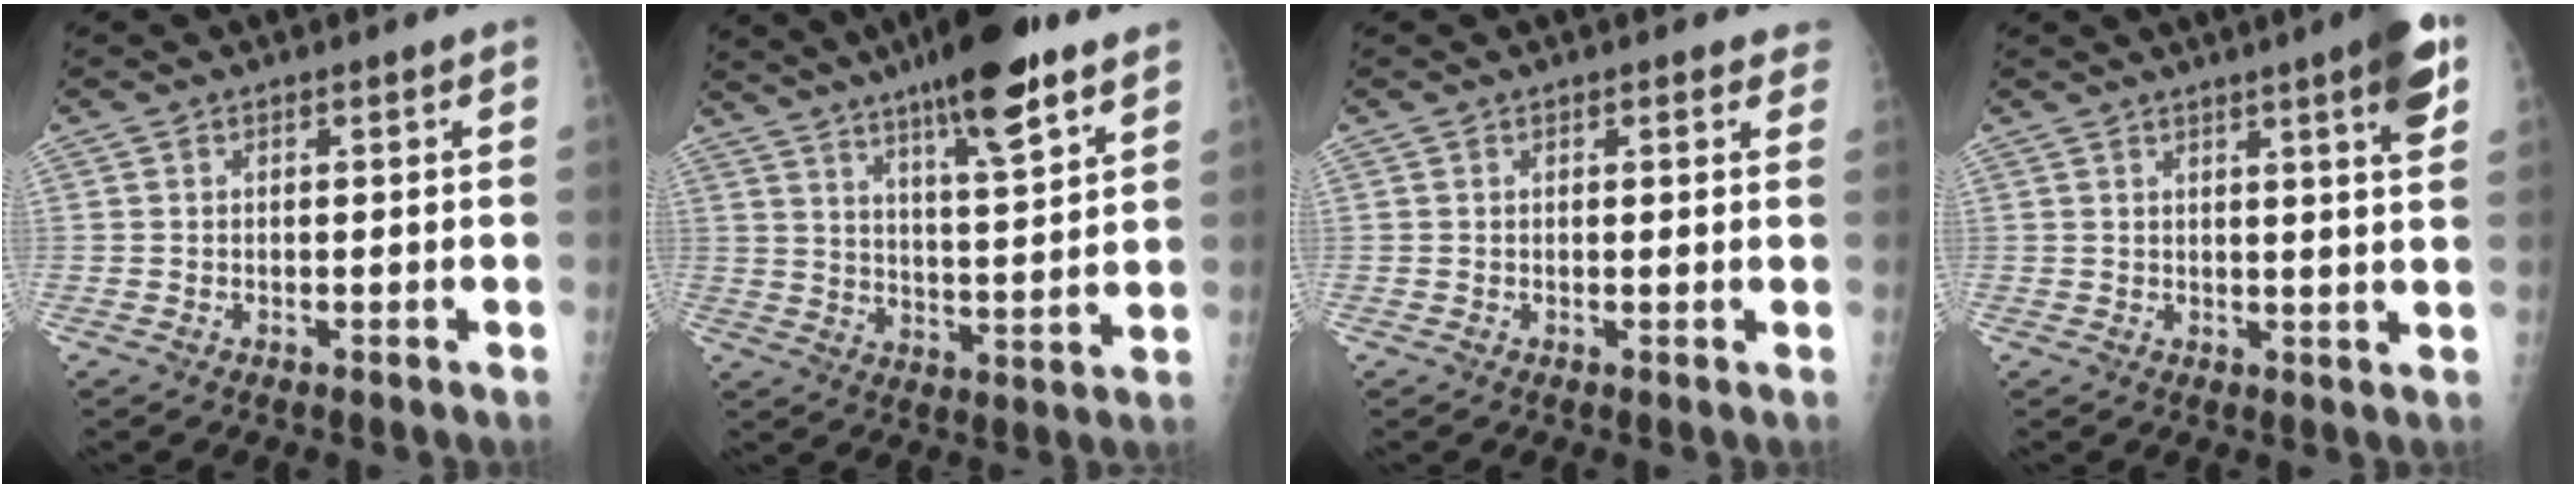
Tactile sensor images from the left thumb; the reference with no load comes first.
{"total": 17.0, "force": [11.1, 3.1, 12.5], "torque": [-0.183, -0.047, 0.176]}
{"total": 2.5, "force": [1.9, 1.0, 1.3], "torque": [0.007, -0.001, 0.016]}
{"total": 8.1, "force": [4.1, 0.4, 6.9], "torque": [-0.089, -0.016, 0.052]}